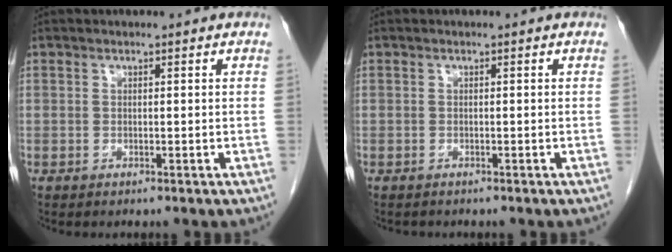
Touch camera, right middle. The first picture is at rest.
{"total": 0.6, "force": [-0.6, 0.2, 0.1], "torque": [-0.009, -0.001, -0.010]}